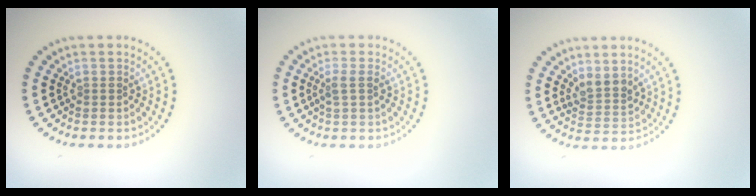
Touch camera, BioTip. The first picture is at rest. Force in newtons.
{"total": 1.5, "press": 1.2, "slide": 0.8}
{"total": 2.2, "press": 1.8, "slide": 1.4}